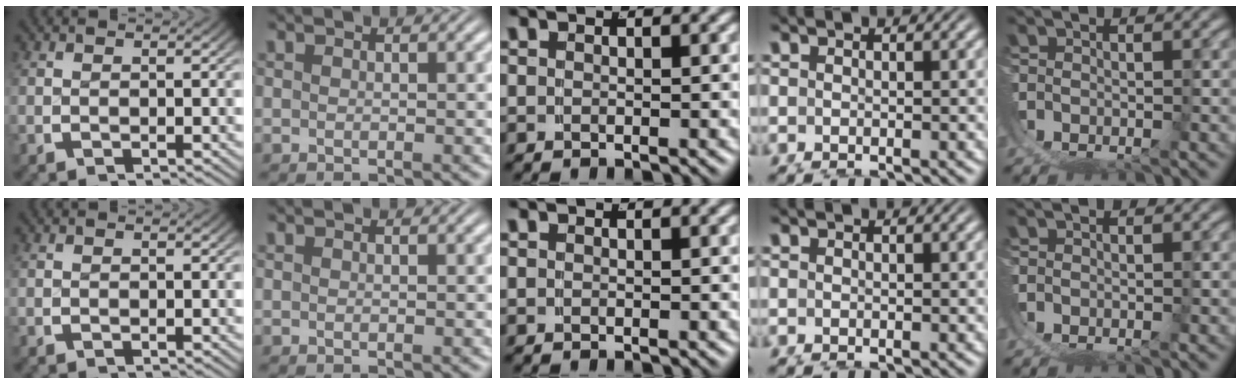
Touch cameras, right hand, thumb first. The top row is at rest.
{}